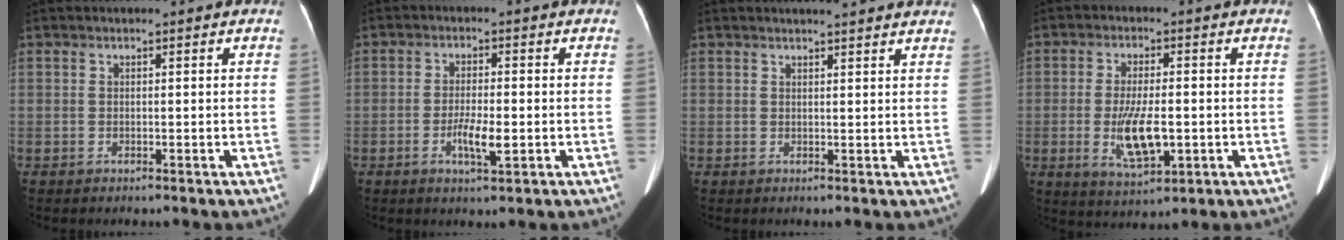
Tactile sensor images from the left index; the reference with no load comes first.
{"total": 4.5, "force": [-1.4, 0.9, 4.1], "torque": [-0.079, -0.004, -0.023]}
{"total": 7.4, "force": [6.7, 0.7, 3.0], "torque": [-0.036, 0.014, 0.068]}
{"total": 7.9, "force": [-1.6, 2.6, 7.3], "torque": [-0.143, -0.011, -0.021]}